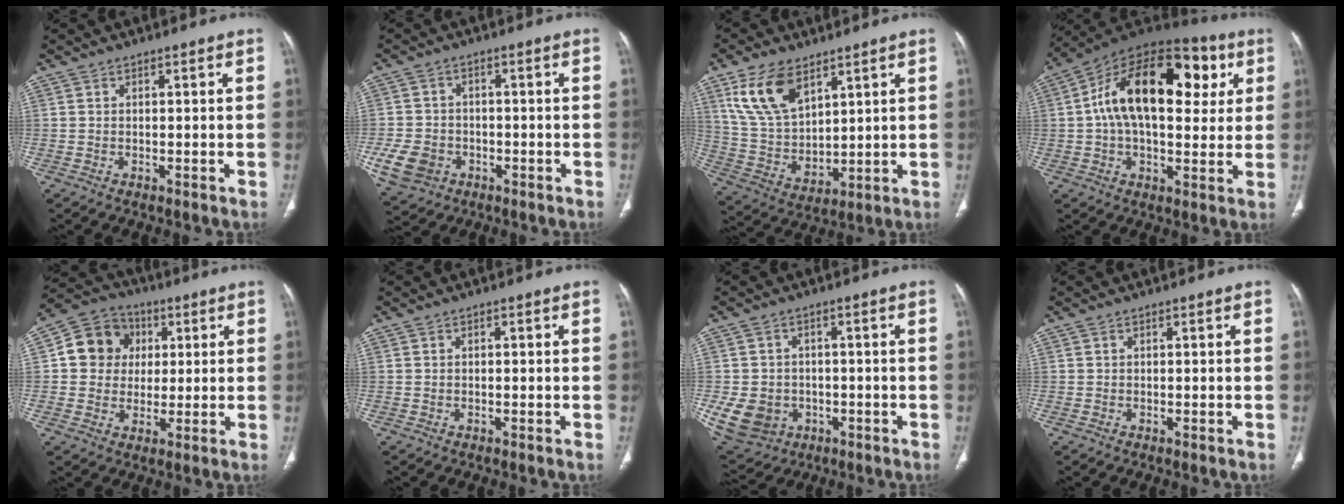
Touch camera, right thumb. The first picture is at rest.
{"total": 8.4, "force": [-3.1, 6.8, 3.9], "torque": [-0.071, 0.015, -0.046]}
{"total": 13.8, "force": [7.6, 7.5, 8.8], "torque": [-0.153, -0.033, 0.161]}
{"total": 24.4, "force": [5.4, 13.7, 19.5], "torque": [-0.292, 0.026, 0.074]}
{"total": 11.1, "force": [2.1, 10.0, 4.3], "torque": [-0.043, 0.007, 0.026]}
{"total": 0.0}
{"total": 10.7, "force": [-2.8, 9.1, 5.0], "torque": [-0.095, 0.009, -0.030]}
{"total": 0.0}